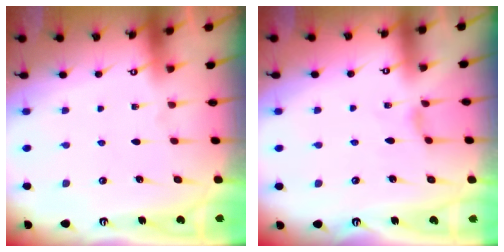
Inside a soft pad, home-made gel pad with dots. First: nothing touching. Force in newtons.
{"total": 1.9, "press": 1.9, "slide": 0.4}